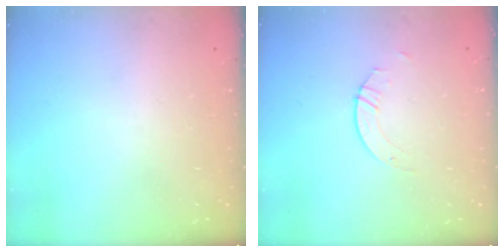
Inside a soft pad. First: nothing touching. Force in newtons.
{"total": 2.1, "press": 2.1, "slide": 0.1}